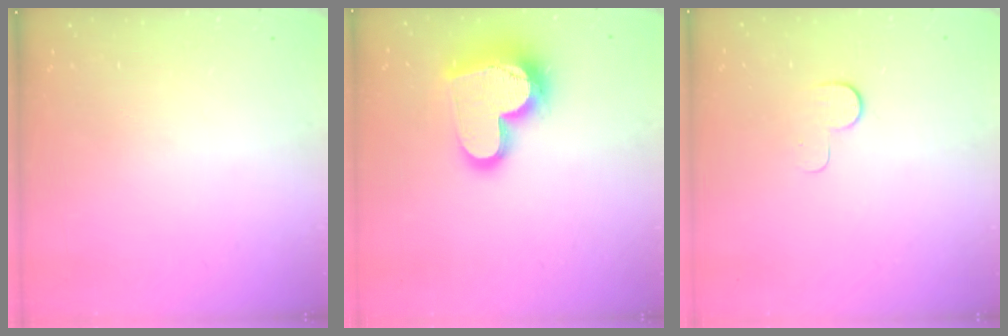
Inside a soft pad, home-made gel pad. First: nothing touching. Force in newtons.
{"total": 17.9, "press": 17.8, "slide": 1.7}
{"total": 7.6, "press": 7.5, "slide": 0.7}